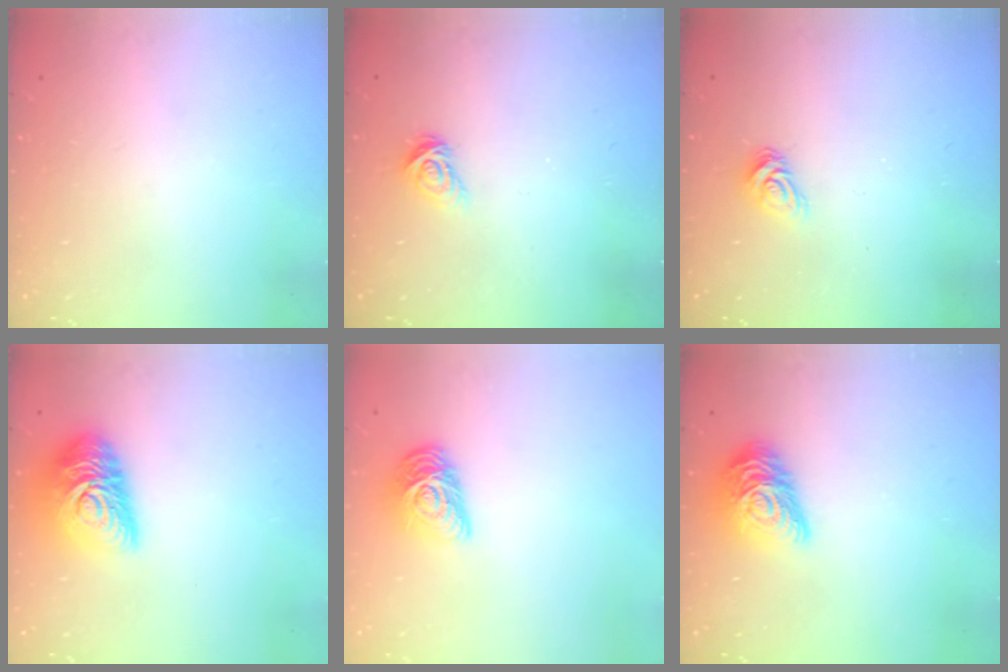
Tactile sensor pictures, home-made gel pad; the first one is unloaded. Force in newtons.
{"total": 5.0, "press": 5.0, "slide": 0.7}
{"total": 6.2, "press": 6.1, "slide": 0.4}
{"total": 15.0, "press": 15.0, "slide": 1.0}
{"total": 10.8, "press": 10.8, "slide": 0.6}
{"total": 13.9, "press": 13.9, "slide": 0.7}